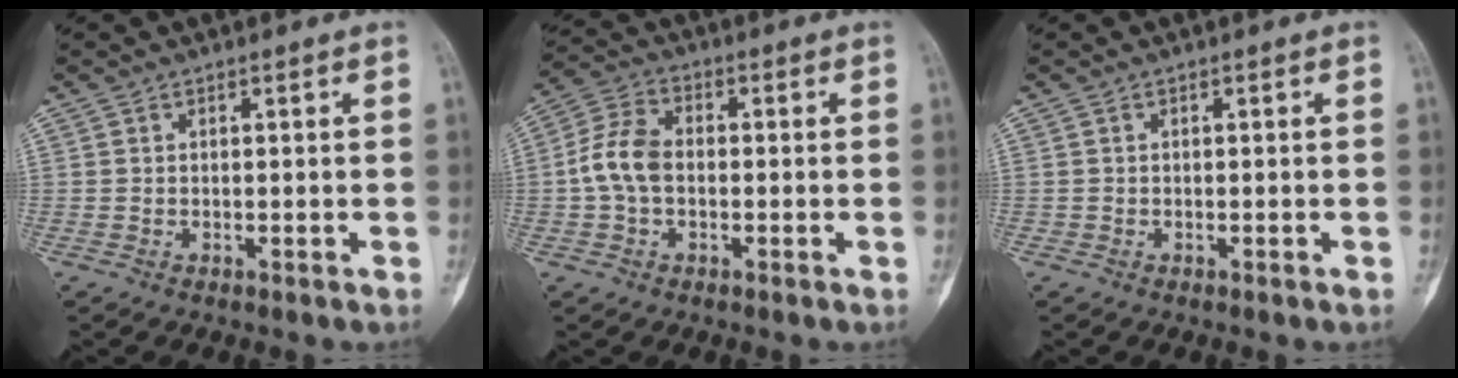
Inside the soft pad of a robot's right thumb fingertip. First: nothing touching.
{"total": 7.9, "force": [-0.7, 5.3, 5.8], "torque": [-0.114, 0.023, -0.022]}
{"total": 0.0}